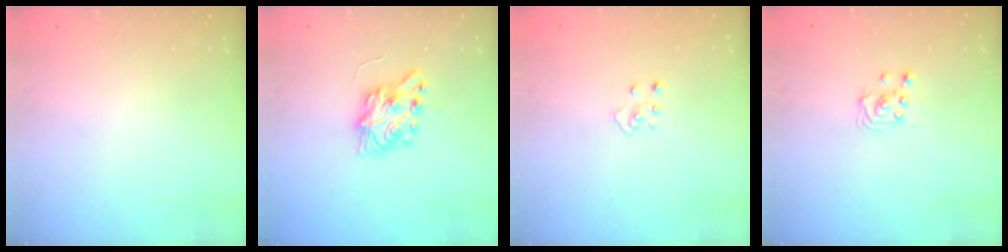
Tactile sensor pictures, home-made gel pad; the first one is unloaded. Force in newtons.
{"total": 7.7, "press": 7.7, "slide": 0.8}
{"total": 3.7, "press": 3.7, "slide": 0.3}
{"total": 2.9, "press": 2.9, "slide": 0.4}